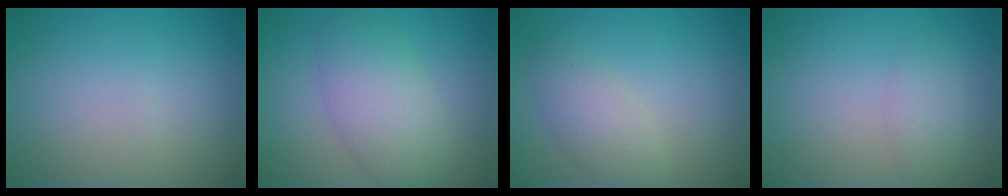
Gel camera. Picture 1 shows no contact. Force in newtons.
{"total": 5.1, "press": 5.1, "slide": 0.2}
{"total": 3.0, "press": 3.0, "slide": 0.1}
{"total": 1.8, "press": 1.8, "slide": 0.1}